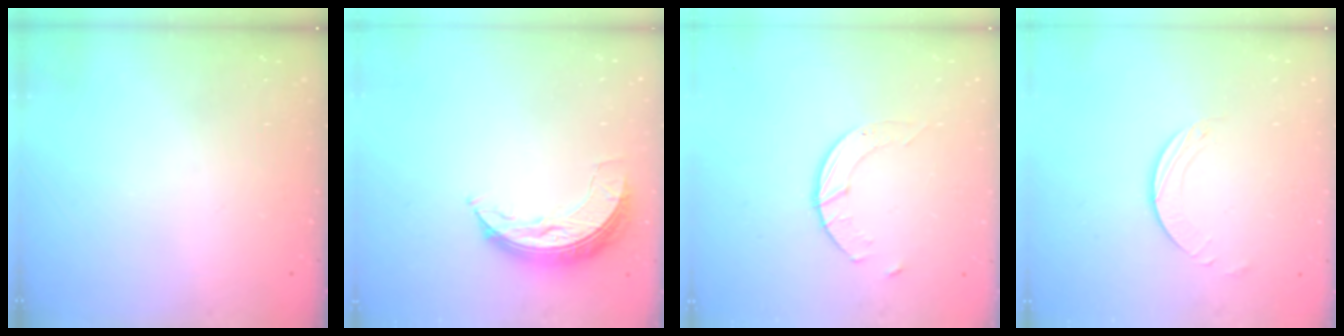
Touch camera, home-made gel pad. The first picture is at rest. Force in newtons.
{"total": 7.7, "press": 7.7, "slide": 0.3}
{"total": 4.1, "press": 4.1, "slide": 0.4}
{"total": 2.0, "press": 1.9, "slide": 0.3}